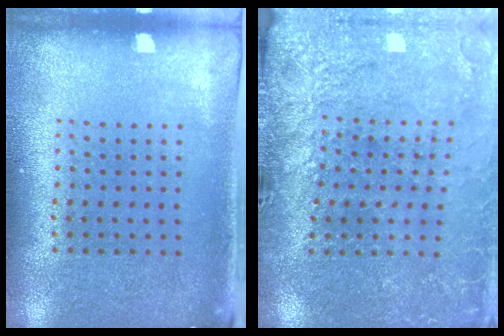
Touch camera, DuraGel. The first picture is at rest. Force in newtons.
{"total": 3.0, "press": 3.0, "slide": 0.5}